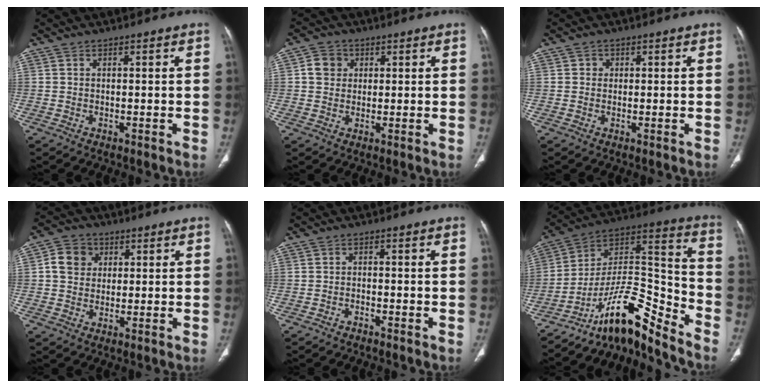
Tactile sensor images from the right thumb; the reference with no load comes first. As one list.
[{"total": 4.4, "force": [1.1, 3.9, 1.7], "torque": [-0.013, 0.003, 0.017]}, {"total": 1.2, "force": [0.2, 1.2, 0.2], "torque": [0.004, 0.002, 0.002]}, {"total": 6.2, "force": [1.5, 5.4, 2.6], "torque": [-0.029, 0.002, 0.023]}, {"total": 0.9, "force": [-0.8, 0.2, 0.2], "torque": [-0.011, 0.010, -0.012]}, {"total": 15.8, "force": [-13.0, 3.3, 8.4], "torque": [-0.119, 0.130, -0.228]}]